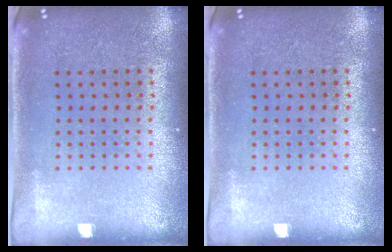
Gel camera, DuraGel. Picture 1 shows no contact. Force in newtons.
{"total": 0.0}